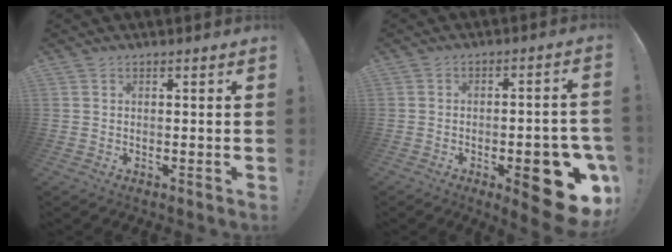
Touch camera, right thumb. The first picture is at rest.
{"total": 16.0, "force": [-6.3, 5.8, 13.5], "torque": [-0.145, 0.031, -0.080]}